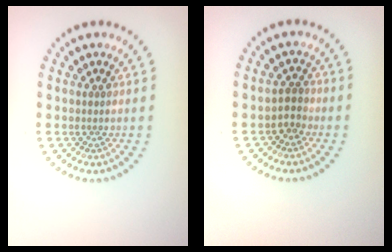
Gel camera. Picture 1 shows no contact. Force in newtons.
{"total": 1.7, "press": 1.4, "slide": 0.9}